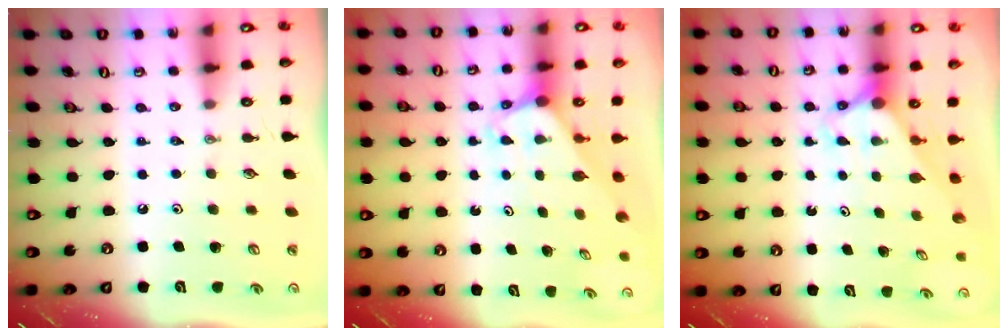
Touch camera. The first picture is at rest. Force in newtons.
{"total": 2.0, "press": 2.0, "slide": 0.1}
{"total": 2.7, "press": 2.7, "slide": 0.0}